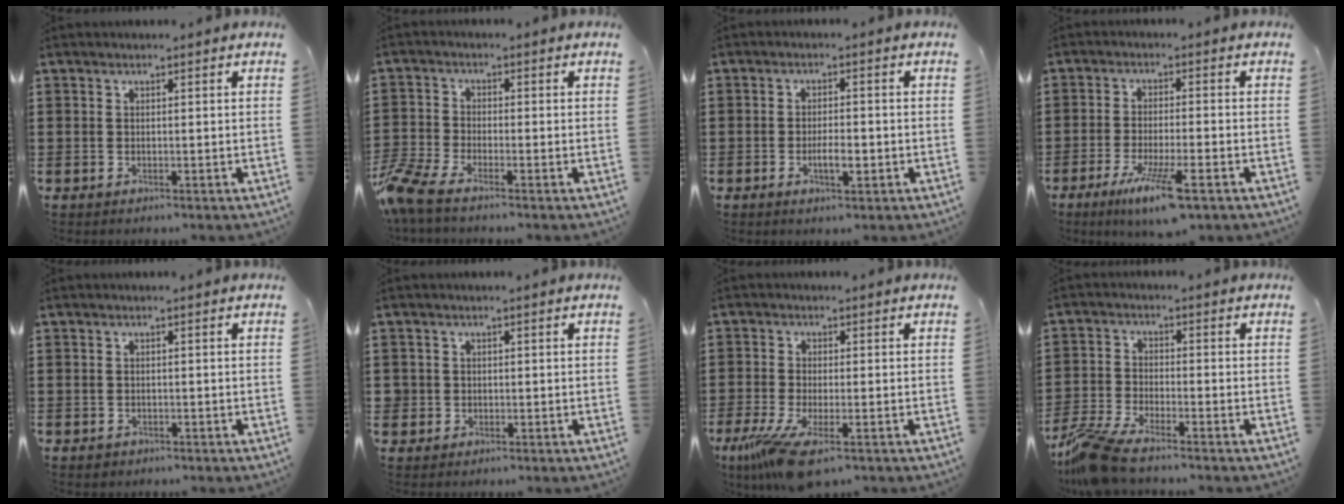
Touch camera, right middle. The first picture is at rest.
{"total": 5.1, "force": [-4.2, 1.1, 2.6], "torque": [-0.092, -0.017, -0.094]}
{"total": 3.4, "force": [-1.0, 1.2, 3.0], "torque": [-0.045, 0.000, -0.020]}
{"total": 7.9, "force": [-4.5, 1.0, 6.4], "torque": [-0.116, -0.010, -0.075]}
{"total": 0.8, "force": [-0.6, 0.6, 0.0], "torque": [-0.002, 0.004, -0.014]}
{"total": 1.7, "force": [-0.3, 1.7, 0.2], "torque": [-0.010, 0.006, -0.009]}
{"total": 7.0, "force": [-4.0, 1.7, 5.4], "torque": [-0.122, -0.020, -0.074]}
{"total": 7.6, "force": [-6.5, 1.3, 3.7], "torque": [-0.100, -0.007, -0.131]}